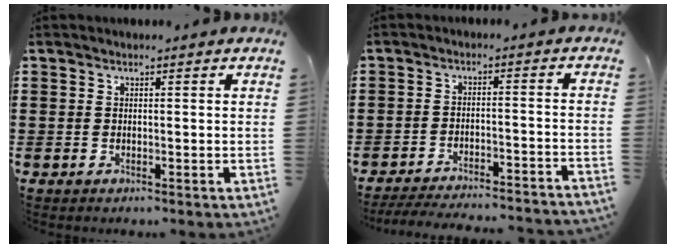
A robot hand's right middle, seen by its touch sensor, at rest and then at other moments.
{"total": 4.5, "force": [-4.3, -0.1, 1.2], "torque": [-0.018, -0.005, -0.084]}